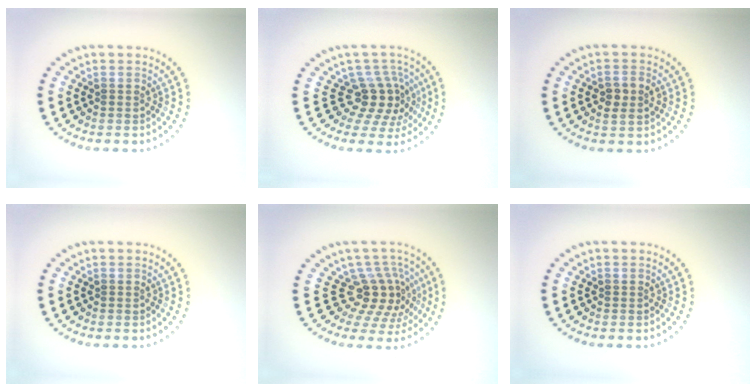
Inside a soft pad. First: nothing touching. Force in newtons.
{"total": 3.9, "press": 2.8, "slide": 2.7}
{"total": 2.0, "press": 2.0, "slide": 0.2}
{"total": 0.0}
{"total": 4.3, "press": 3.0, "slide": 3.1}
{"total": 0.0}